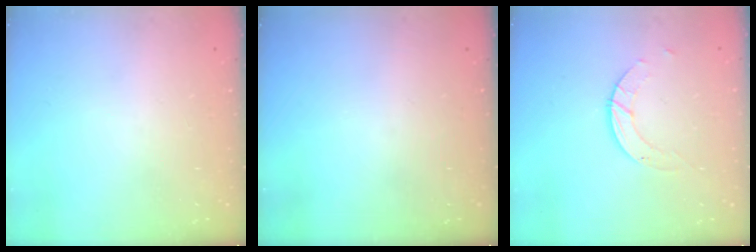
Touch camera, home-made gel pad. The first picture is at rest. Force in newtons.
{"total": 0.0}
{"total": 3.0, "press": 3.0, "slide": 0.3}